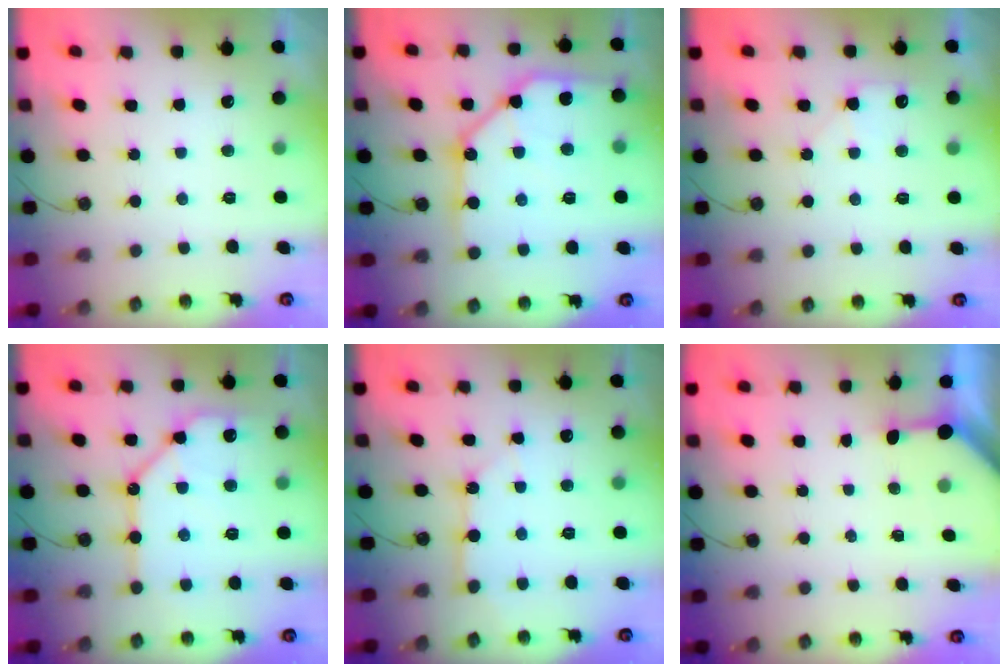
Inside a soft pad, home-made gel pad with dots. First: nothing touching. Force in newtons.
{"total": 18.2, "press": 18.1, "slide": 1.9}
{"total": 5.6, "press": 5.6, "slide": 1.0}
{"total": 14.2, "press": 14.1, "slide": 1.8}
{"total": 4.4, "press": 4.4, "slide": 0.5}
{"total": 2.8, "press": 2.8, "slide": 0.3}